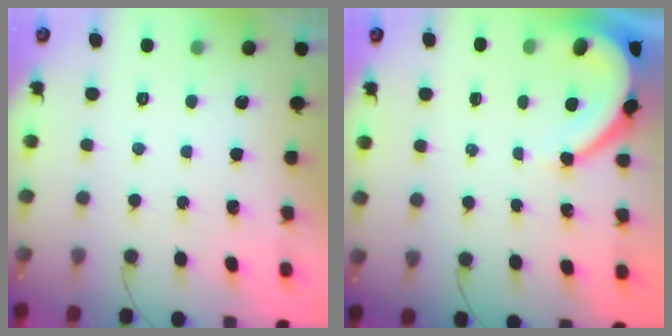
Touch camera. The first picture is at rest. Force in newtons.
{"total": 5.4, "press": 5.4, "slide": 0.6}